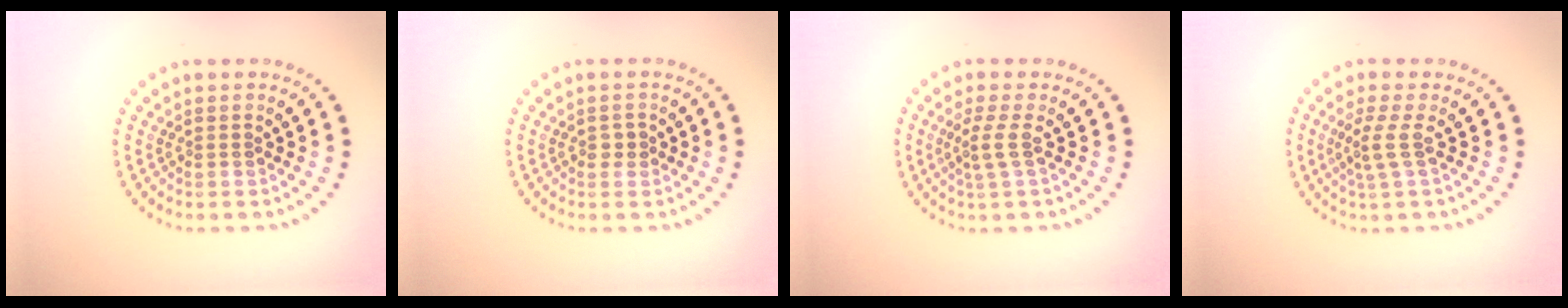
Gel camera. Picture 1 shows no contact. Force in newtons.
{"total": 1.0, "press": 1.0, "slide": 0.2}
{"total": 1.8, "press": 1.3, "slide": 1.2}
{"total": 2.2, "press": 1.7, "slide": 1.4}